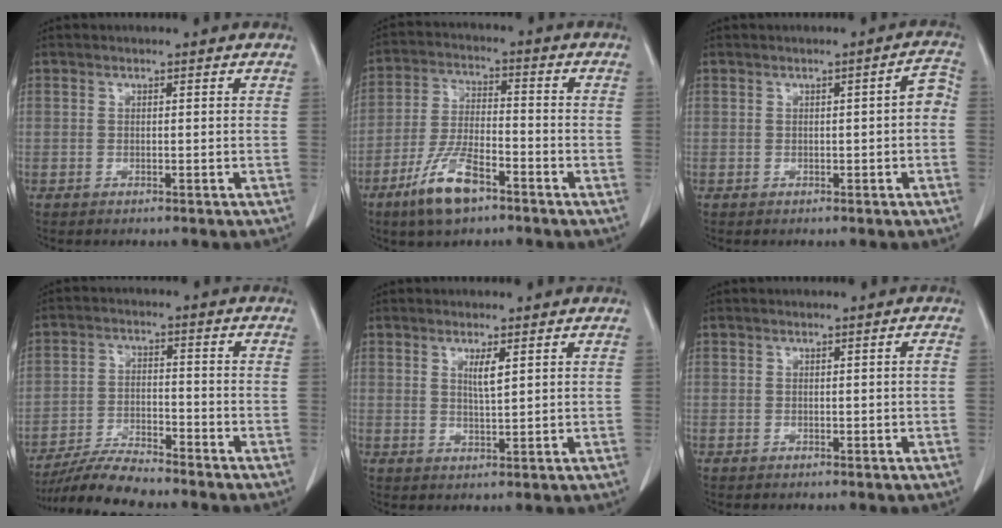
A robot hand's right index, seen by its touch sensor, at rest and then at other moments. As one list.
[{"total": 9.4, "force": [-5.8, 2.7, 6.9], "torque": [-0.140, -0.009, -0.109]}, {"total": 2.9, "force": [-0.2, 0.7, 2.8], "torque": [-0.031, 0.021, -0.003]}, {"total": 6.5, "force": [-6.2, 0.1, 1.8], "torque": [-0.032, -0.012, -0.118]}, {"total": 2.7, "force": [1.3, 0.1, 2.3], "torque": [-0.045, -0.006, 0.025]}, {"total": 1.0, "force": [0.1, 0.0, 1.0], "torque": [-0.016, 0.001, 0.003]}]